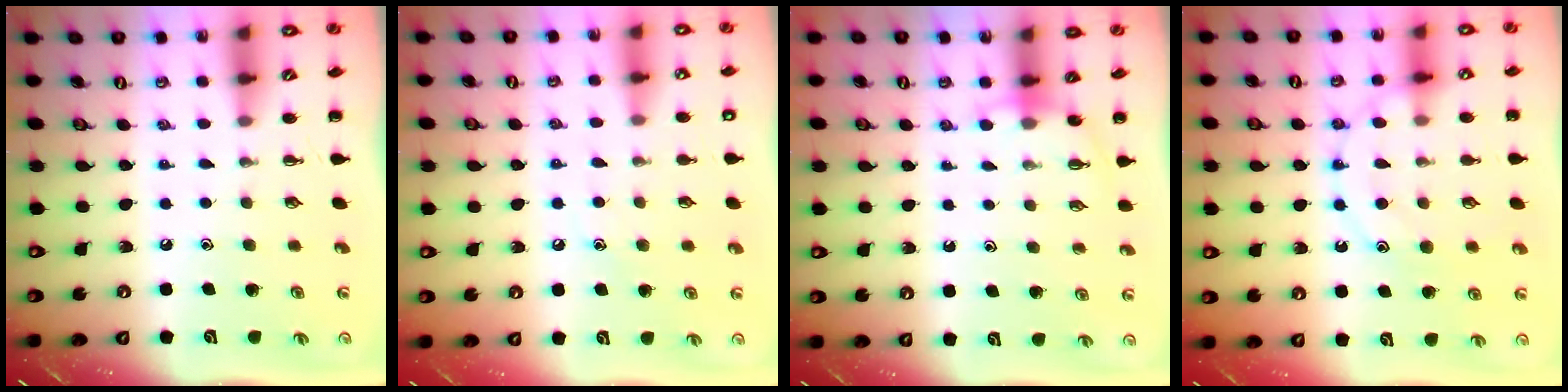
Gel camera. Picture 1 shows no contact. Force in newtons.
{"total": 7.8, "press": 7.5, "slide": 2.0}
{"total": 4.9, "press": 4.8, "slide": 0.8}
{"total": 12.6, "press": 12.5, "slide": 1.0}